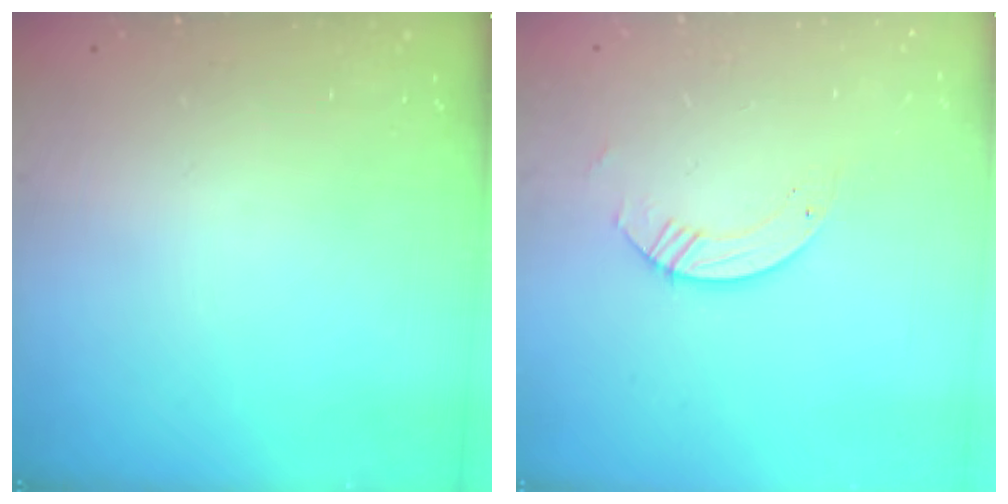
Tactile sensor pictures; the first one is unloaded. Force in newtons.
{"total": 3.8, "press": 3.8, "slide": 0.1}